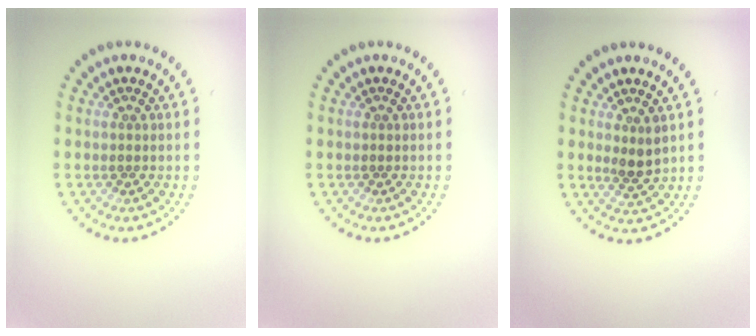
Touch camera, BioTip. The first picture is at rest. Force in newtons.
{"total": 0.0}
{"total": 1.9, "press": 1.6, "slide": 1.0}